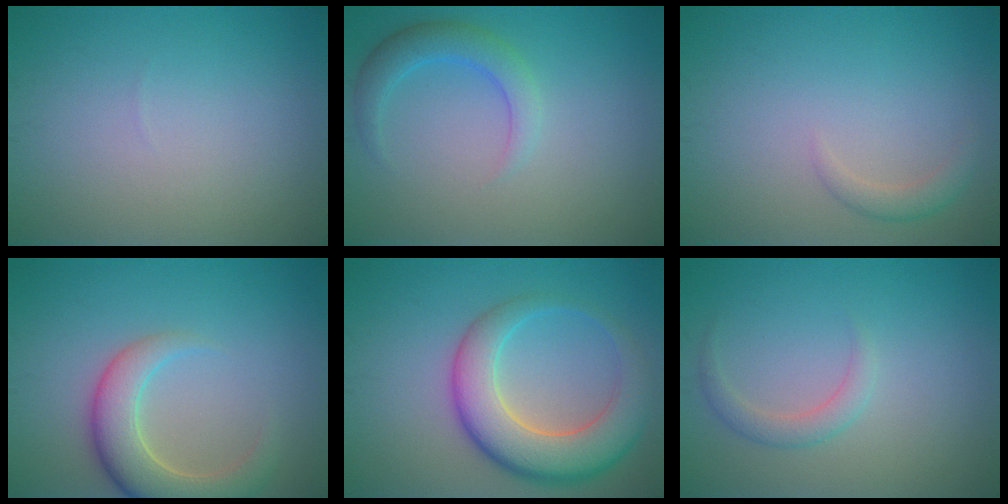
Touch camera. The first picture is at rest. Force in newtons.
{"total": 2.9, "press": 2.9, "slide": 0.1}
{"total": 1.4, "press": 1.4, "slide": 0.1}
{"total": 5.6, "press": 5.6, "slide": 0.6}
{"total": 7.8, "press": 7.8, "slide": 0.3}
{"total": 1.7, "press": 1.7, "slide": 0.1}